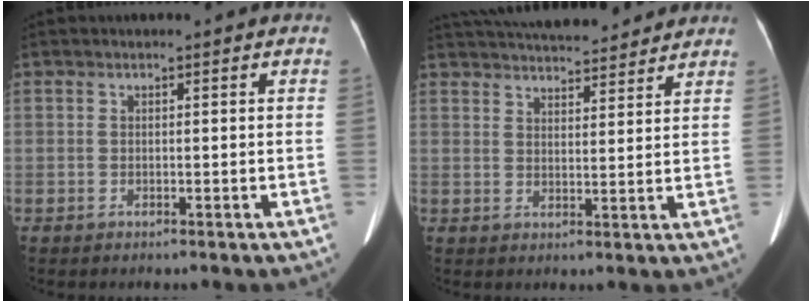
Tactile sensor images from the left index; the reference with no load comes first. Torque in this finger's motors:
{"motor_torque": [0.45, -0.57, 0.08, 0.12]}